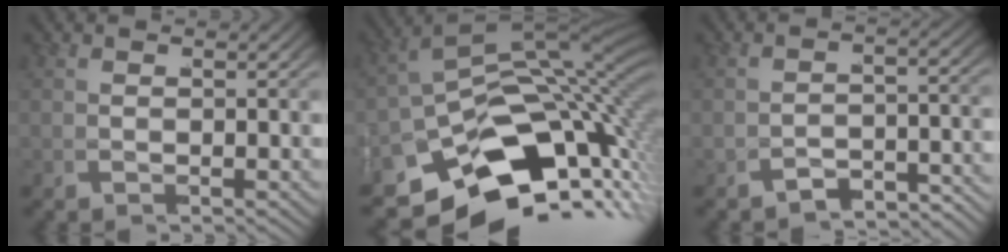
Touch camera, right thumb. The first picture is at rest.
{"total": 19.8, "force": [-8.3, 11.5, 13.8], "torque": [-0.222, -0.050, -0.108]}
{"total": 5.1, "force": [-5.1, 0.2, 0.6], "torque": [-0.011, -0.002, -0.083]}